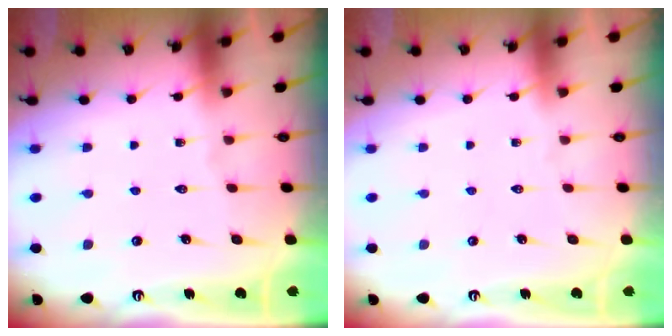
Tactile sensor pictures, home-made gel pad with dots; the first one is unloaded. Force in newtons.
{"total": 0.0}